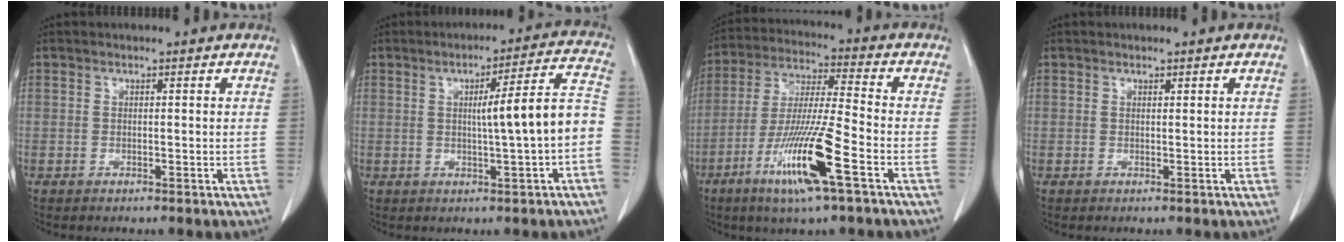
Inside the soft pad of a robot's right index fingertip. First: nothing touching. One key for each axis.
{"total": 9.4, "fx": -1.0, "fy": 0.0, "fz": 9.4, "tx": -0.123, "ty": 0.023, "tz": -0.015}
{"total": 14.4, "fx": -6.5, "fy": 0.1, "fz": 12.8, "tx": -0.257, "ty": -0.022, "tz": -0.121}
{"total": 0.0}